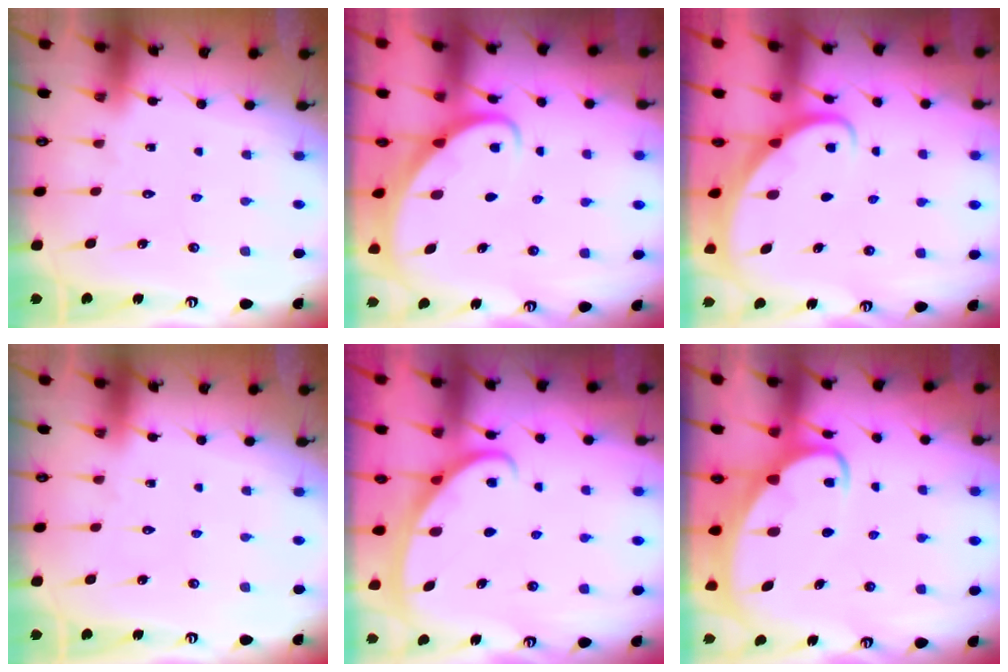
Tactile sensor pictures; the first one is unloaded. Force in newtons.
{"total": 2.5, "press": 2.5, "slide": 0.2}
{"total": 2.4, "press": 2.4, "slide": 0.2}
{"total": 0.0}
{"total": 2.8, "press": 2.8, "slide": 0.3}
{"total": 4.7, "press": 4.7, "slide": 0.6}